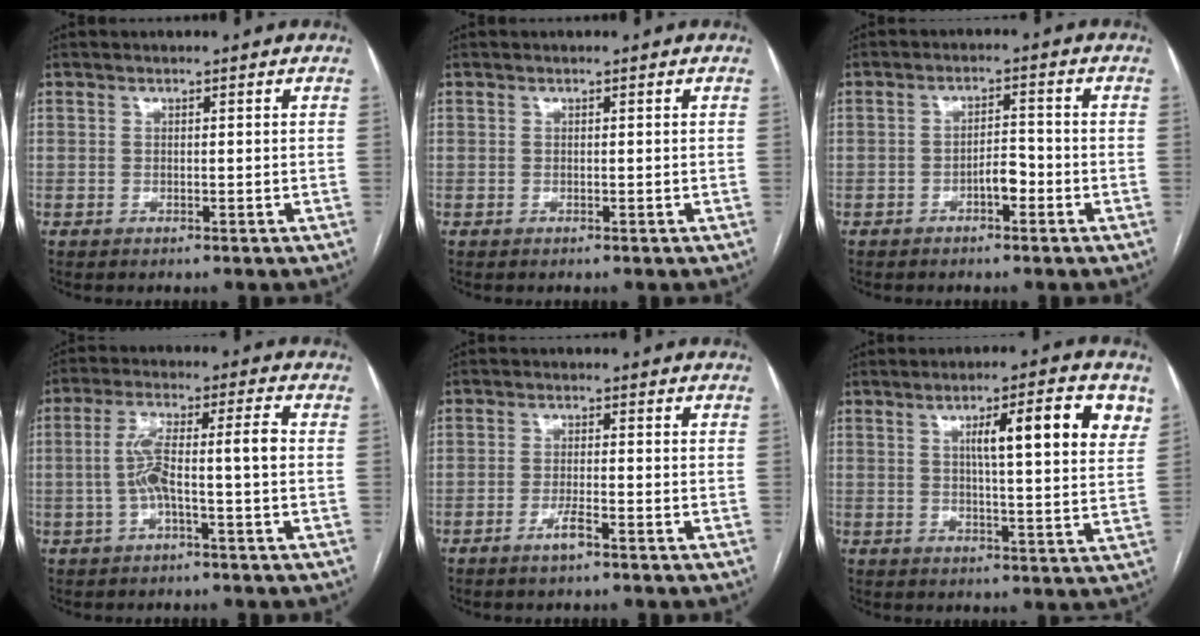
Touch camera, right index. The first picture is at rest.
{"total": 0.0}
{"total": 3.1, "force": [-1.6, 1.1, 2.5], "torque": [-0.036, 0.007, -0.027]}
{"total": 7.6, "force": [-0.9, 0.8, 7.5], "torque": [-0.147, 0.033, -0.014]}
{"total": 2.9, "force": [-1.9, 0.1, 2.2], "torque": [-0.043, -0.002, -0.036]}
{"total": 11.7, "force": [4.5, 1.3, 10.7], "torque": [-0.150, 0.012, 0.058]}